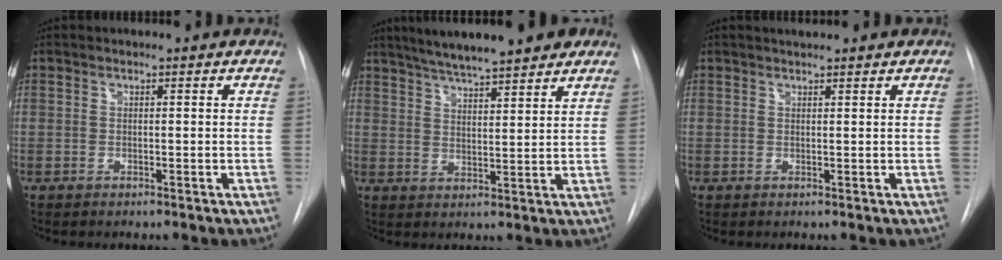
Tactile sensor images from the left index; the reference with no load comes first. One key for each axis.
{"total": 12.5, "fx": 10.3, "fy": 1.3, "fz": 6.9, "tx": -0.109, "ty": 0.014, "tz": 0.153}
{"total": 2.1, "fx": 1.8, "fy": 0.4, "fz": 1.0, "tx": -0.012, "ty": 0.016, "tz": 0.027}